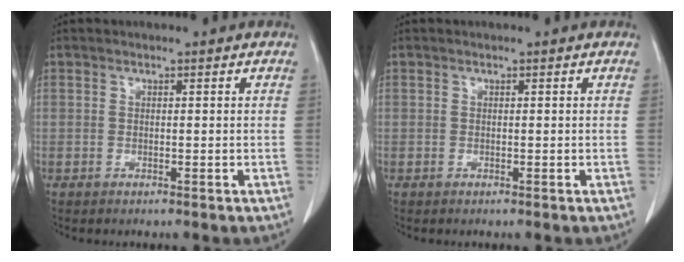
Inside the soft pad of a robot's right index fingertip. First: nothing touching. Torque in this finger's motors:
{"motor_torque": [0.01, -0.01, 0.03, 0.00]}